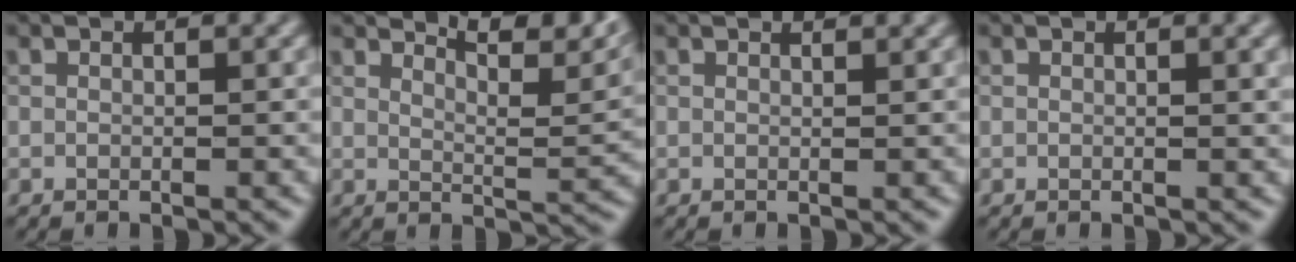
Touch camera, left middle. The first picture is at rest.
{"total": 7.7, "force": [6.3, 1.7, 4.2], "torque": [-0.050, 0.013, 0.085]}
{"total": 1.1, "force": [1.0, 0.2, 0.4], "torque": [-0.006, 0.000, 0.010]}
{"total": 1.4, "force": [0.4, 0.4, 1.3], "torque": [-0.015, 0.003, 0.005]}